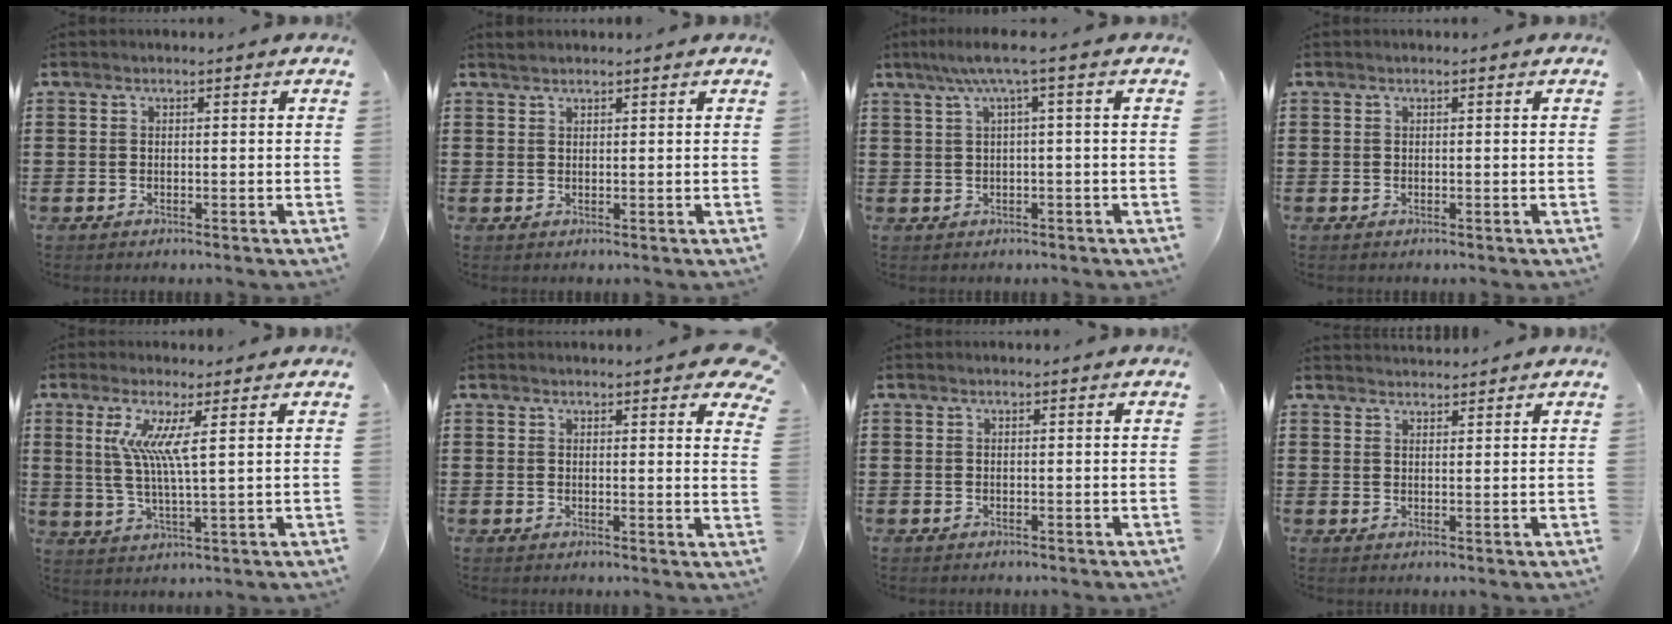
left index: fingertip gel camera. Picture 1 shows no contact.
{"total": 1.1, "force": [1.0, 0.3, 0.2], "torque": [-0.006, 0.001, 0.020]}
{"total": 4.4, "force": [0.8, -0.2, 4.3], "torque": [-0.083, 0.000, 0.010]}
{"total": 0.0}
{"total": 6.7, "force": [2.4, 0.4, 6.2], "torque": [-0.130, -0.006, 0.038]}
{"total": 3.1, "force": [2.8, 0.8, 1.2], "torque": [-0.008, -0.011, 0.048]}
{"total": 0.0}
{"total": 1.9, "force": [1.9, 0.1, -0.2], "torque": [-0.001, -0.002, 0.038]}